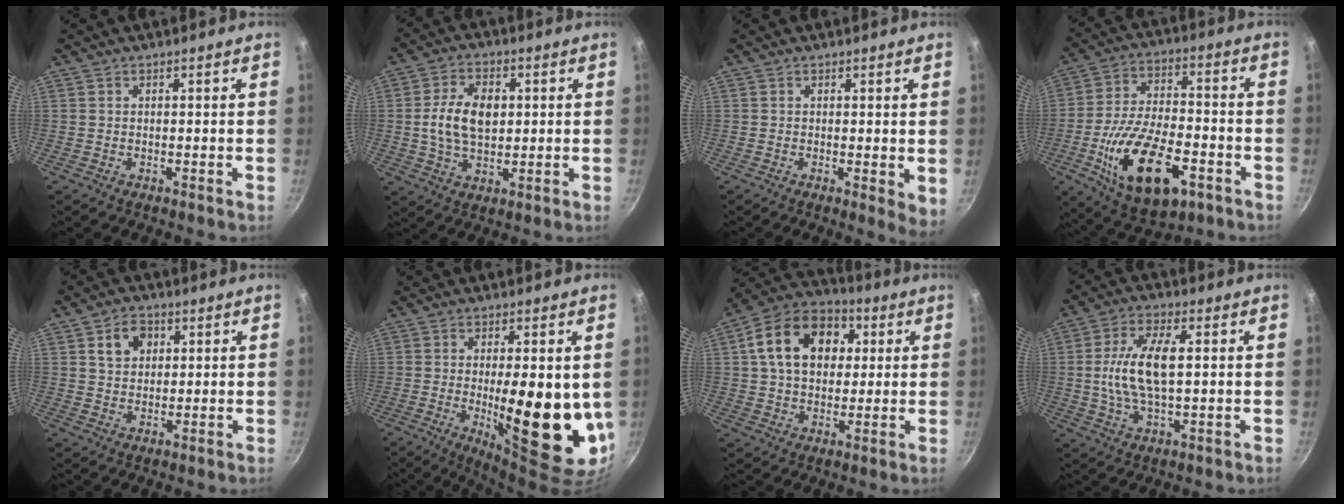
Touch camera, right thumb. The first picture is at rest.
{"total": 10.3, "force": [1.1, 6.6, 7.8], "torque": [-0.126, 0.004, 0.015]}
{"total": 3.7, "force": [0.3, 1.4, 3.4], "torque": [-0.041, -0.011, 0.003]}
{"total": 20.4, "force": [-7.6, 10.2, 16.0], "torque": [-0.275, 0.024, -0.124]}
{"total": 5.8, "force": [2.1, 4.5, 3.0], "torque": [-0.029, 0.002, 0.033]}
{"total": 17.7, "force": [-0.8, 5.7, 16.7], "torque": [-0.223, -0.028, -0.001]}
{"total": 17.0, "force": [4.1, 12.3, 11.0], "torque": [-0.159, 0.021, 0.053]}
{"total": 12.9, "force": [0.9, 6.4, 11.2], "torque": [-0.210, 0.017, 0.009]}